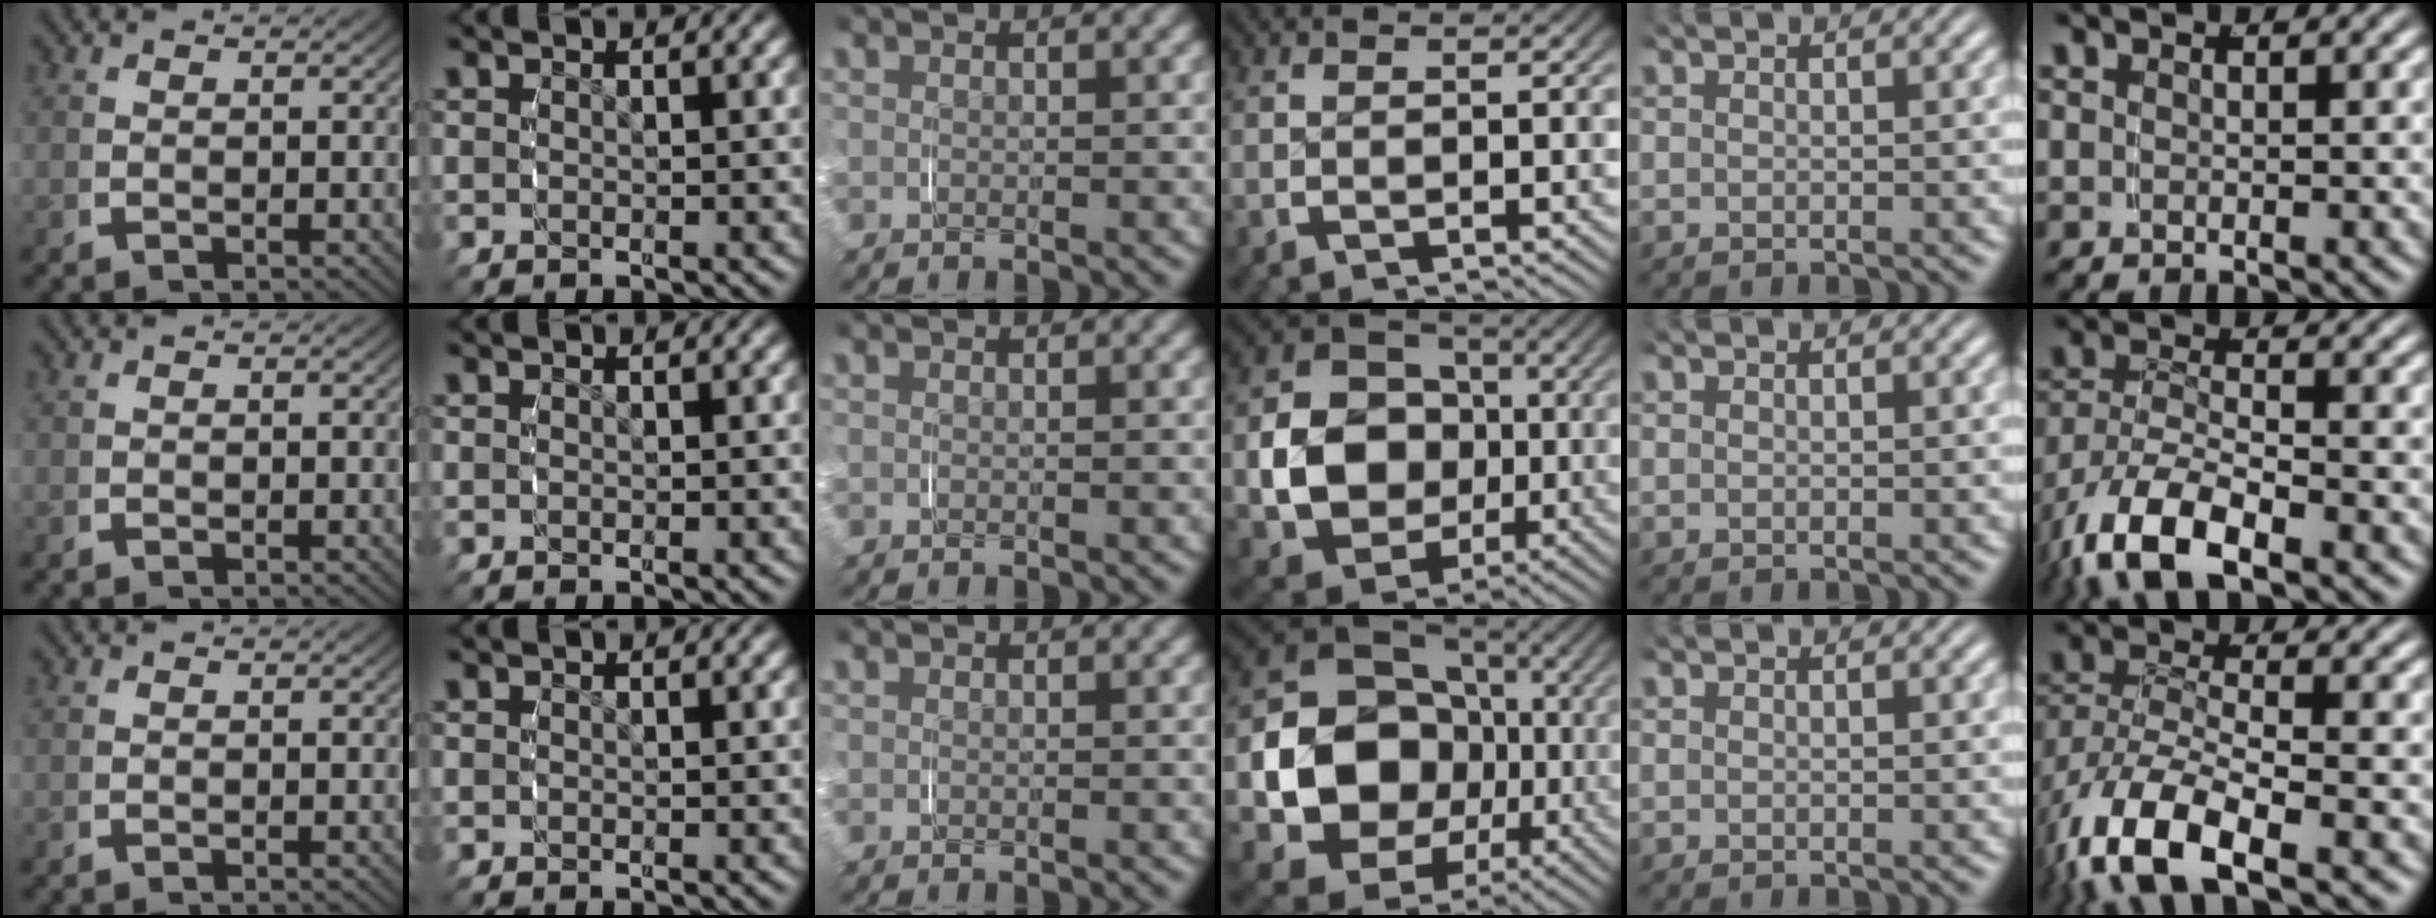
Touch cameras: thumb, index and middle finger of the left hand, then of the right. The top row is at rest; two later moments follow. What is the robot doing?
{"motion": "grasp_and_lifting", "object": "paper"}